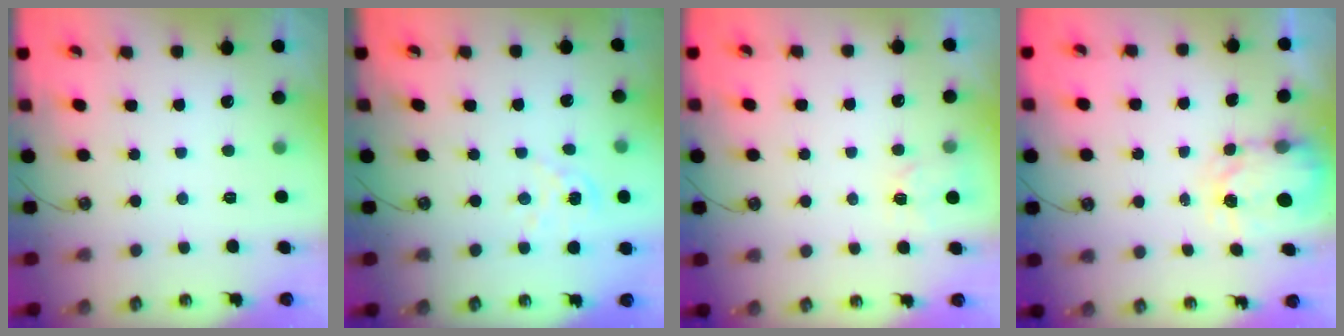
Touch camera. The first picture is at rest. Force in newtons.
{"total": 2.8, "press": 2.7, "slide": 0.3}
{"total": 3.7, "press": 3.7, "slide": 0.6}
{"total": 4.1, "press": 4.0, "slide": 0.5}